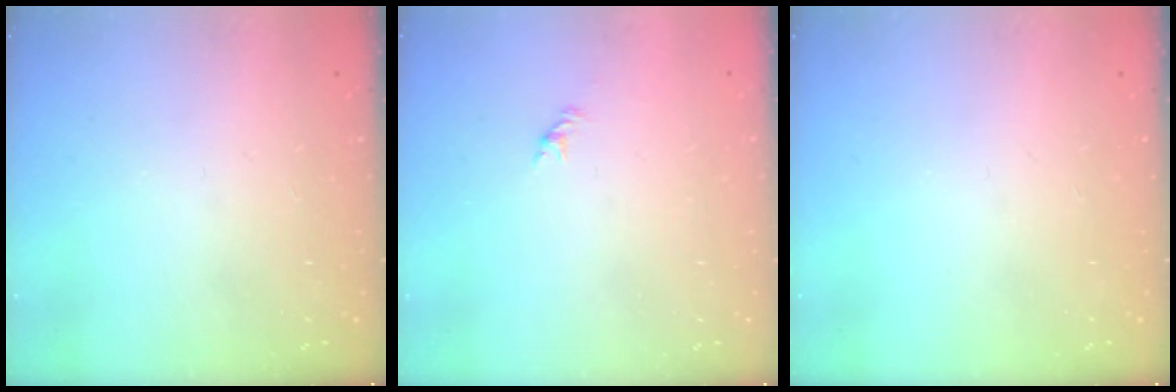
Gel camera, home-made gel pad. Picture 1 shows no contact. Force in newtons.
{"total": 1.0, "press": 0.9, "slide": 0.4}
{"total": 0.0}